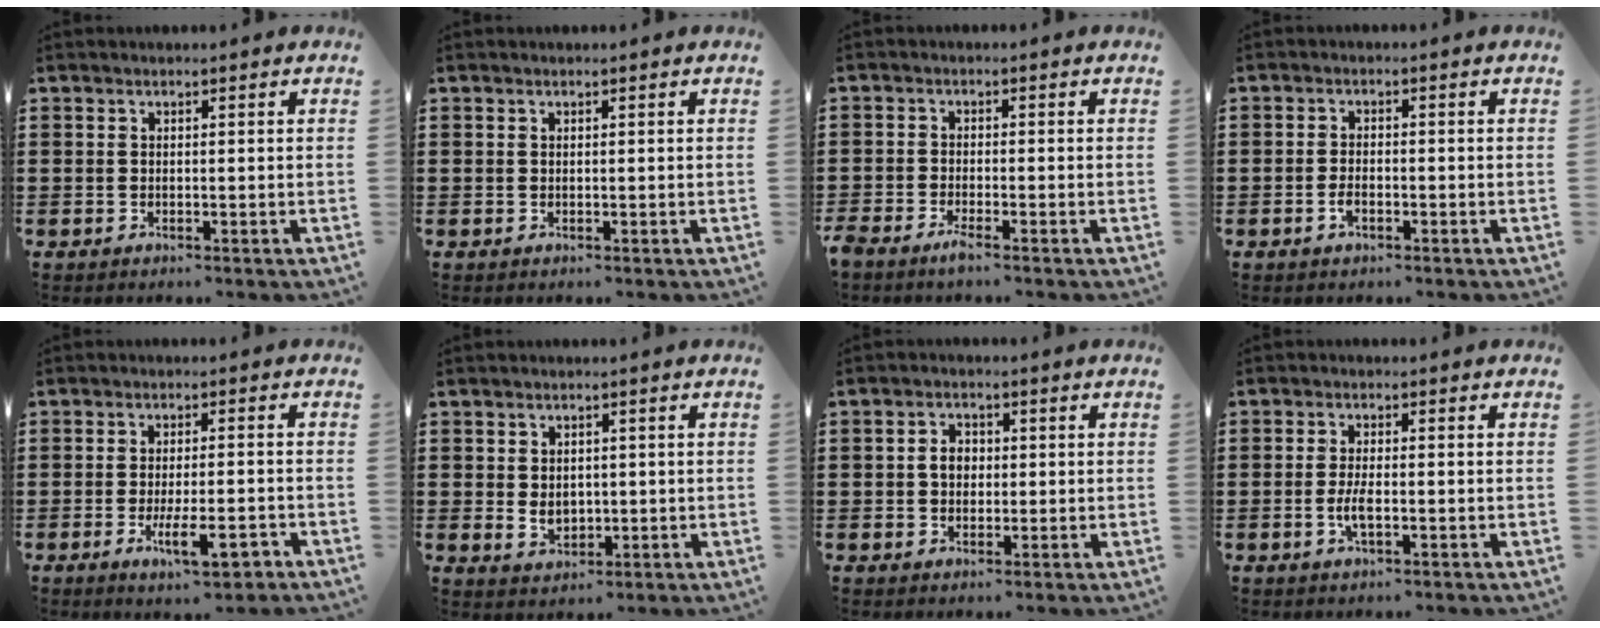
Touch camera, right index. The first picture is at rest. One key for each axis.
{"total": 0.0}
{"total": 1.9, "fx": -1.7, "fy": -0.1, "fz": 1.0, "tx": -0.023, "ty": -0.004, "tz": -0.034}
{"total": 1.8, "fx": -0.8, "fy": 0.8, "fz": 1.4, "tx": -0.027, "ty": 0.000, "tz": -0.016}
{"total": 6.6, "fx": -3.1, "fy": 1.9, "fz": 5.6, "tx": -0.102, "ty": -0.005, "tz": -0.053}
{"total": 2.7, "fx": 0.0, "fy": 2.3, "fz": 1.5, "tx": -0.027, "ty": 0.004, "tz": -0.004}
{"total": 2.4, "fx": 0.1, "fy": 1.8, "fz": 1.6, "tx": -0.035, "ty": 0.008, "tz": 0.000}
{"total": 3.0, "fx": -0.8, "fy": 0.7, "fz": 2.7, "tx": -0.061, "ty": -0.007, "tz": -0.019}